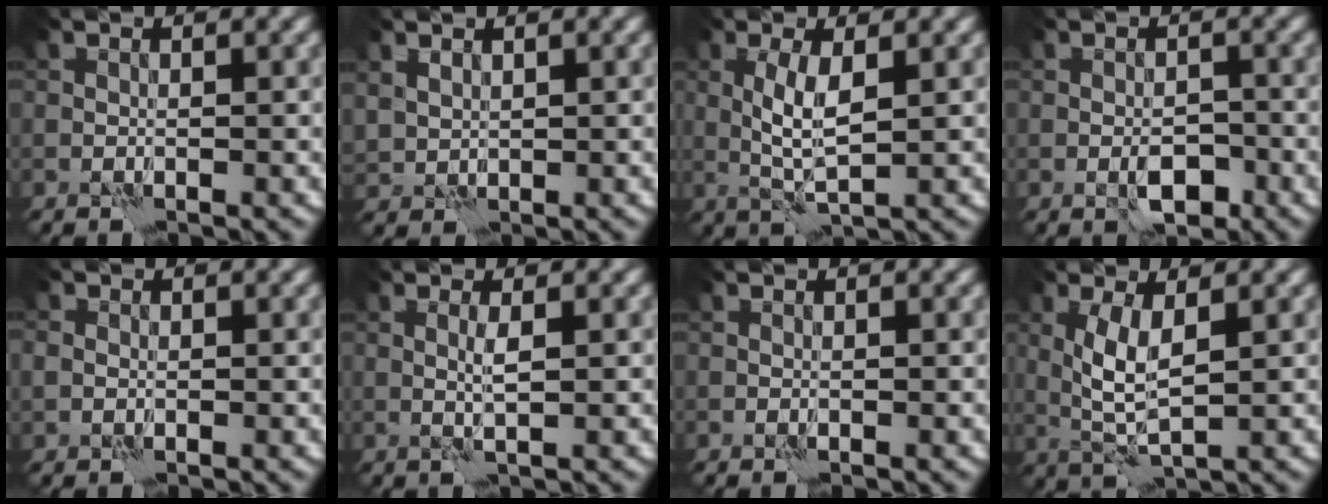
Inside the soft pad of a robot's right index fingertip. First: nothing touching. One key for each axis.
{"total": 1.4, "fx": 1.1, "fy": 0.8, "fz": 0.4, "tx": -0.014, "ty": -0.001, "tz": 0.025}
{"total": 3.4, "fx": 0.4, "fy": 0.8, "fz": 3.3, "tx": -0.074, "ty": 0.002, "tz": 0.009}
{"total": 2.8, "fx": -1.4, "fy": 1.3, "fz": 2.1, "tx": -0.030, "ty": 0.002, "tz": -0.022}
{"total": 1.2, "fx": 0.0, "fy": 1.1, "fz": 0.5, "tx": -0.003, "ty": -0.001, "tz": -0.004}
{"total": 1.3, "fx": 0.4, "fy": -0.1, "fz": 1.2, "tx": -0.030, "ty": 0.002, "tz": 0.005}
{"total": 0.0}
{"total": 4.0, "fx": 0.9, "fy": 1.2, "fz": 3.7, "tx": -0.086, "ty": -0.001, "tz": 0.020}